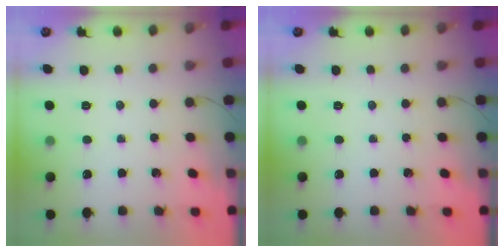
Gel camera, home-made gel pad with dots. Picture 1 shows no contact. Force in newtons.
{"total": 0.0}